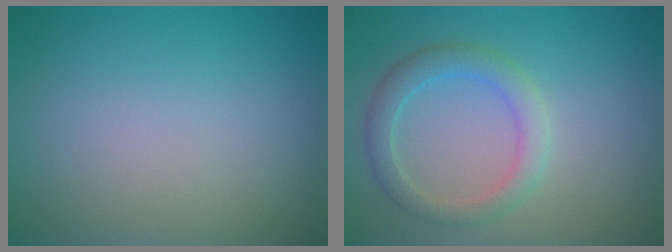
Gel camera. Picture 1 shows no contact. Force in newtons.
{"total": 2.8, "press": 2.8, "slide": 0.1}